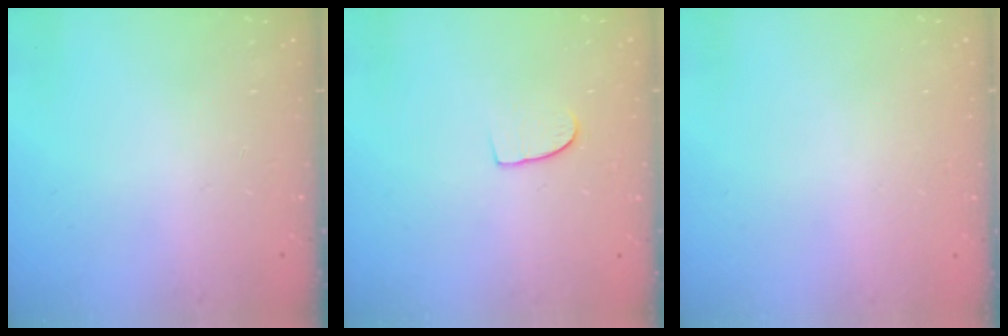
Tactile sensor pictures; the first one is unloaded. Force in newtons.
{"total": 6.1, "press": 6.1, "slide": 0.4}
{"total": 0.0}